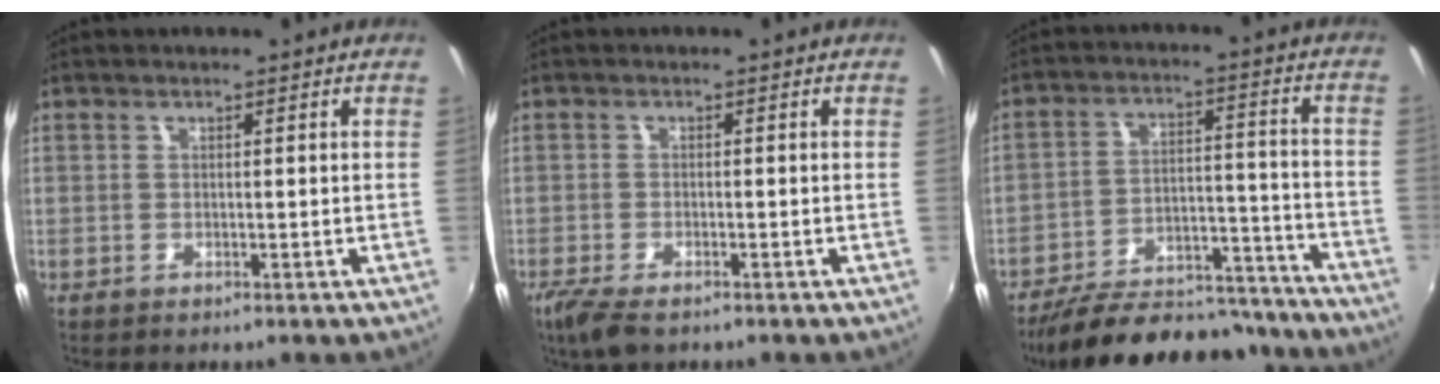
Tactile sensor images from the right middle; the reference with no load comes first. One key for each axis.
{"total": 5.2, "fx": -3.8, "fy": 1.6, "fz": 3.3, "tx": -0.080, "ty": -0.023, "tz": -0.072}
{"total": 24.3, "fx": -21.1, "fy": 8.1, "fz": 8.8, "tx": -0.169, "ty": 0.026, "tz": -0.277}